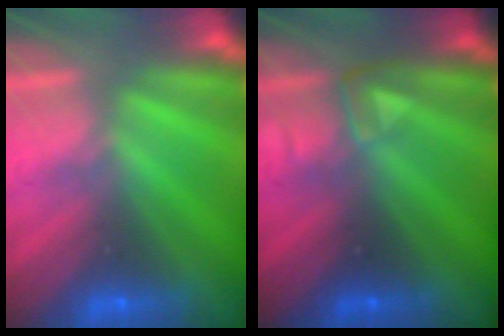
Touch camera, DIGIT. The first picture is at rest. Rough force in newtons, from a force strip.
{"total": 3.1}